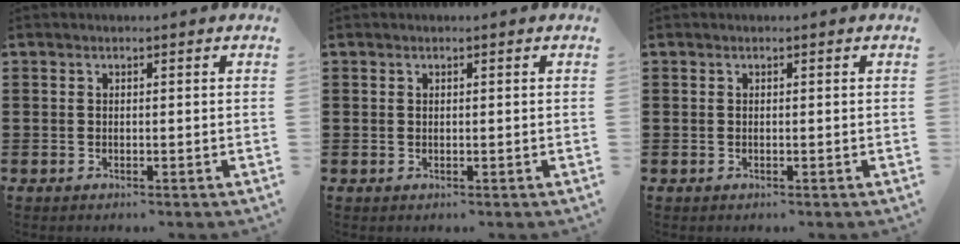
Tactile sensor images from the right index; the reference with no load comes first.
{"total": 0.0}
{"total": 0.0}